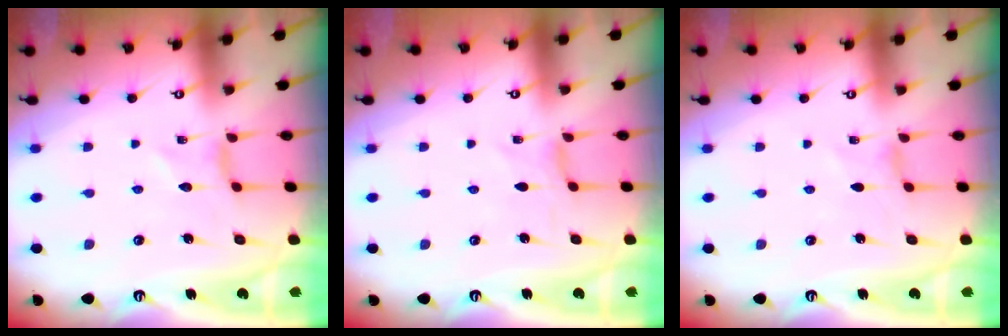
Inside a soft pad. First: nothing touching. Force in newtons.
{"total": 0.0}
{"total": 0.0}